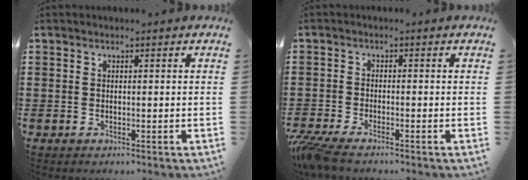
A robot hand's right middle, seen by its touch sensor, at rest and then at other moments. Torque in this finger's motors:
{"motor_torque": [0.12, 0.04, 0.08, 0.10]}